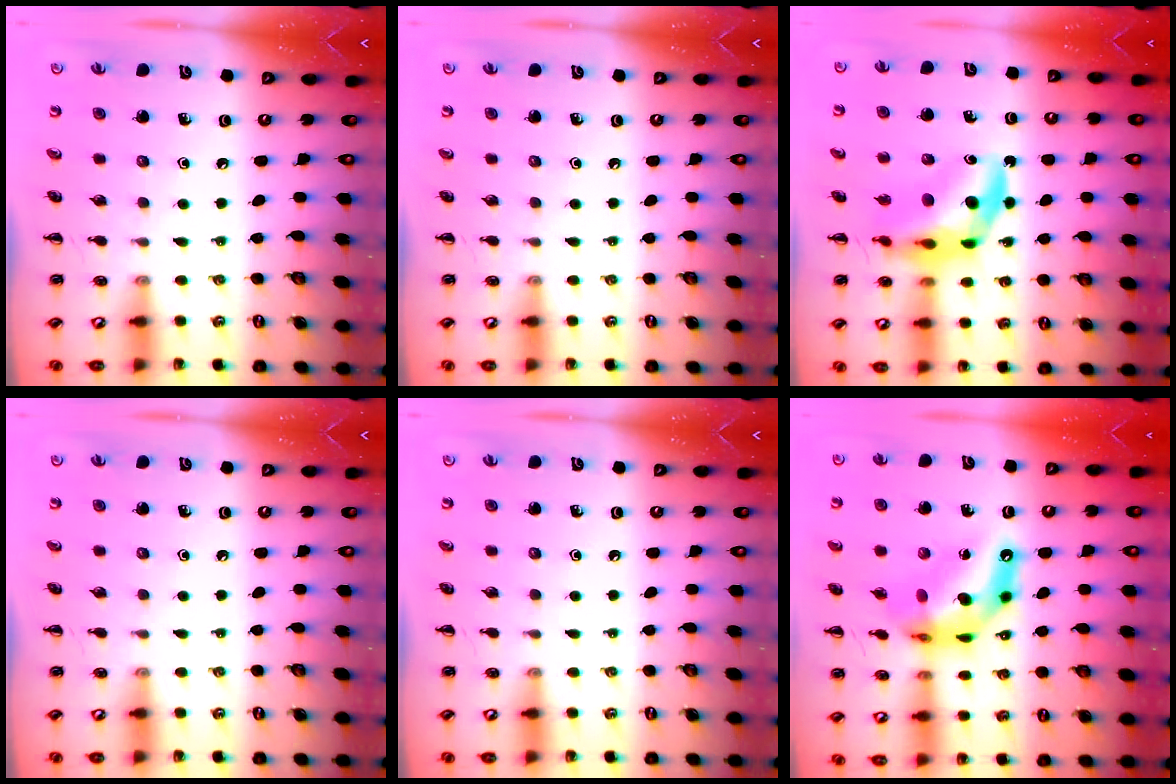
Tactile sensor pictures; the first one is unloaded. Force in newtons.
{"total": 0.0}
{"total": 11.2, "press": 10.7, "slide": 3.3}
{"total": 0.0}
{"total": 0.0}
{"total": 14.3, "press": 13.8, "slide": 3.8}